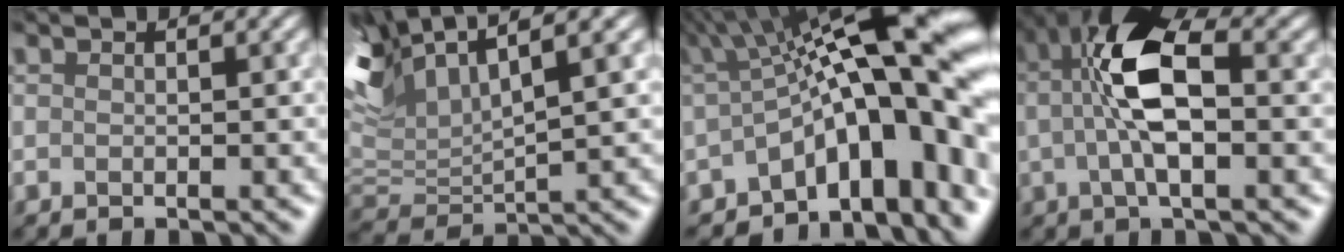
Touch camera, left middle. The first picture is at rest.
{"total": 7.9, "force": [6.7, 2.4, 3.6], "torque": [-0.088, 0.019, 0.123]}
{"total": 14.4, "force": [-0.8, 5.0, 13.5], "torque": [-0.158, 0.038, -0.012]}
{"total": 7.2, "force": [1.6, 2.9, 6.4], "torque": [-0.137, 0.019, 0.018]}